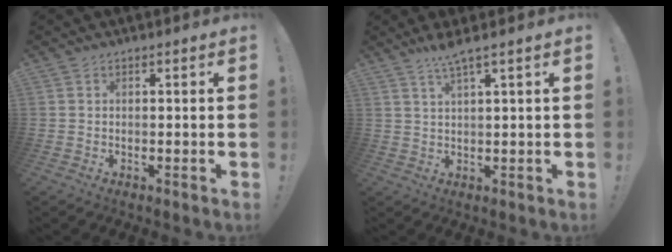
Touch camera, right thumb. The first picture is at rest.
{"total": 3.9, "force": [2.8, -0.3, 2.7], "torque": [-0.063, -0.006, 0.049]}